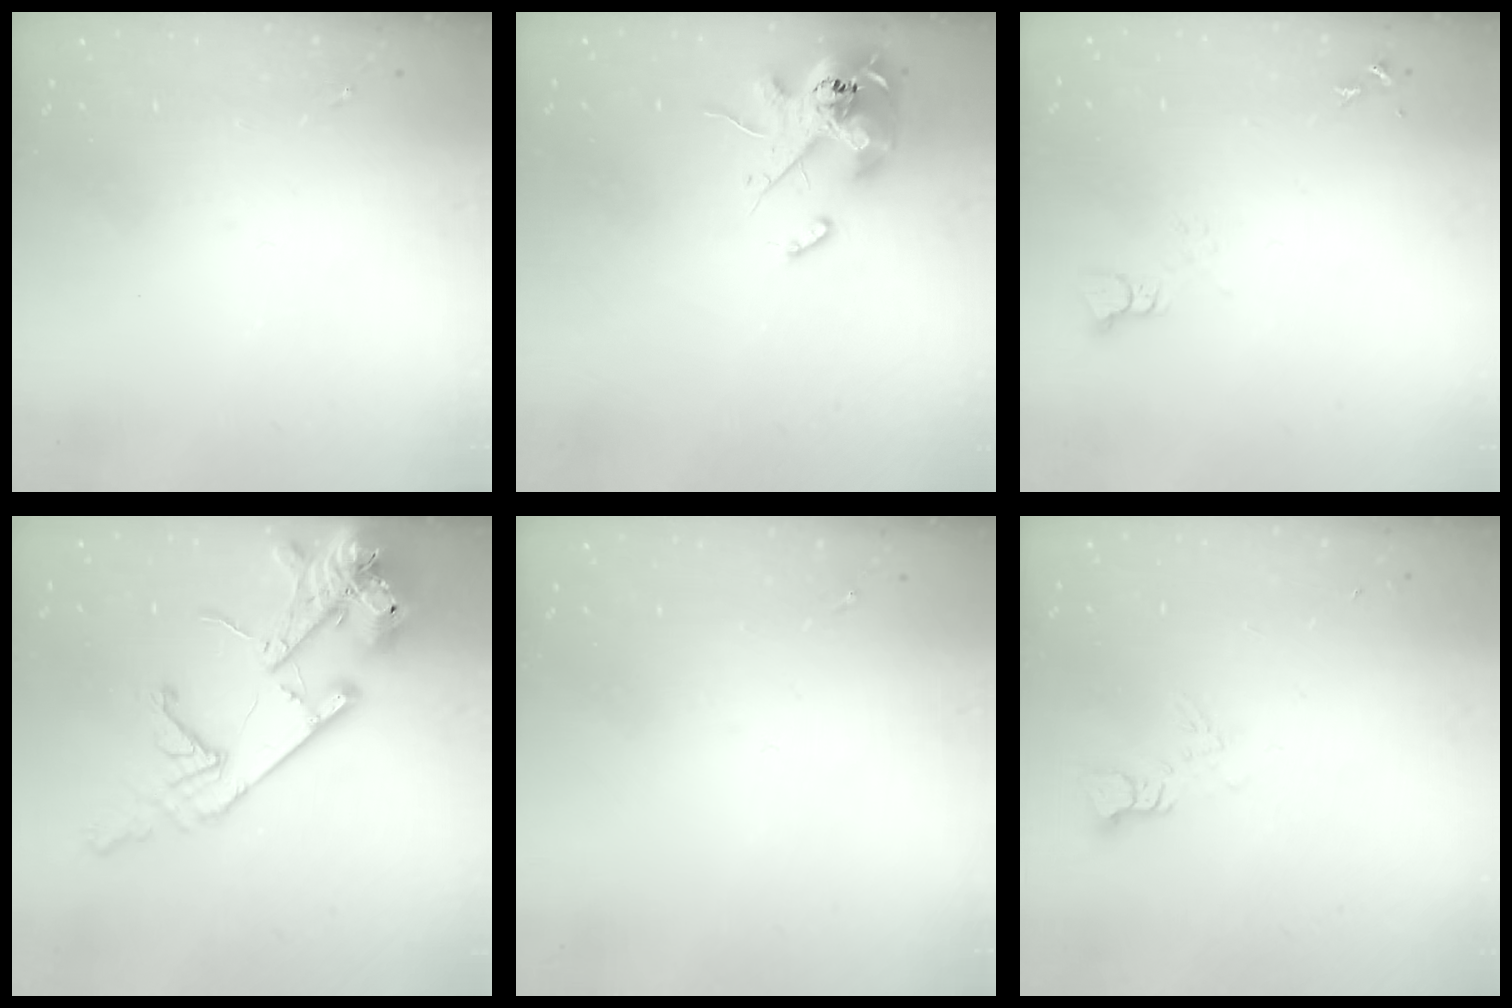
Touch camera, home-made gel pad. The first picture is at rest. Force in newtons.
{"total": 13.8, "press": 13.6, "slide": 2.2}
{"total": 2.5, "press": 2.5, "slide": 0.1}
{"total": 20.3, "press": 20.1, "slide": 2.7}
{"total": 0.0}
{"total": 3.4, "press": 3.4, "slide": 0.2}